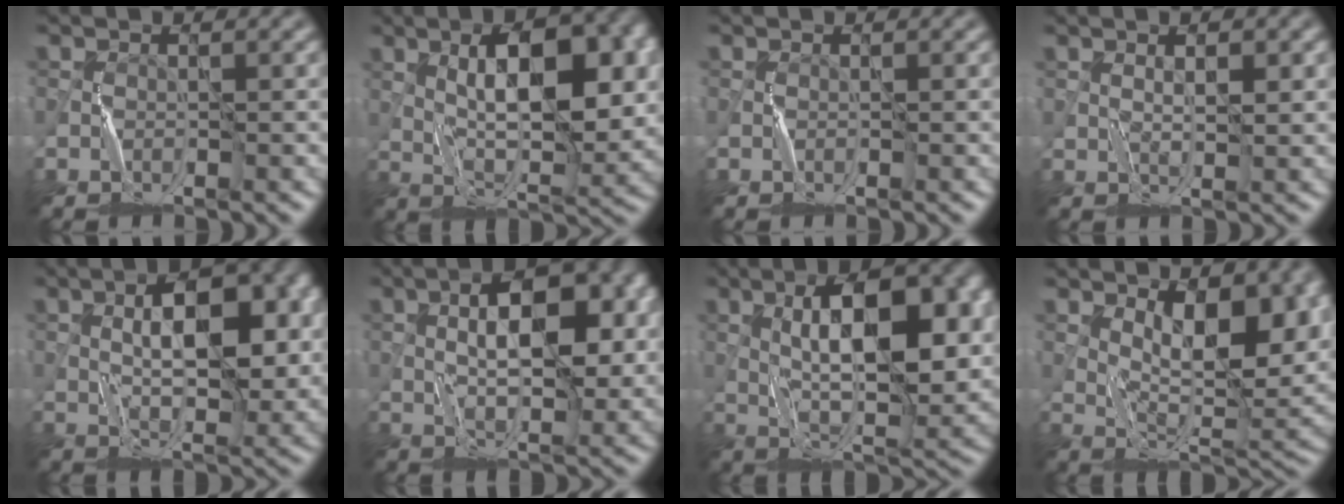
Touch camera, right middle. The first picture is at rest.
{"total": 9.6, "force": [2.1, 3.6, 8.6], "torque": [-0.121, 0.007, 0.039]}
{"total": 0.0}
{"total": 1.8, "force": [1.1, 0.3, 1.3], "torque": [-0.018, 0.000, 0.022]}
{"total": 7.9, "force": [1.6, 3.3, 7.0], "torque": [-0.098, 0.010, 0.026]}
{"total": 8.3, "force": [1.6, 3.3, 7.4], "torque": [-0.107, 0.012, 0.024]}
{"total": 10.7, "force": [2.2, 4.0, 9.7], "torque": [-0.142, 0.008, 0.039]}
{"total": 8.8, "force": [3.6, 3.3, 7.4], "torque": [-0.113, -0.003, 0.068]}